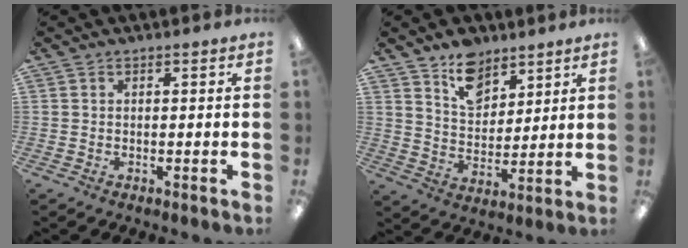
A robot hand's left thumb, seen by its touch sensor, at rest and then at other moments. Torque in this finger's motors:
{"motor_torque": [-0.04, -0.06, 0.10, -0.33, 0.08]}